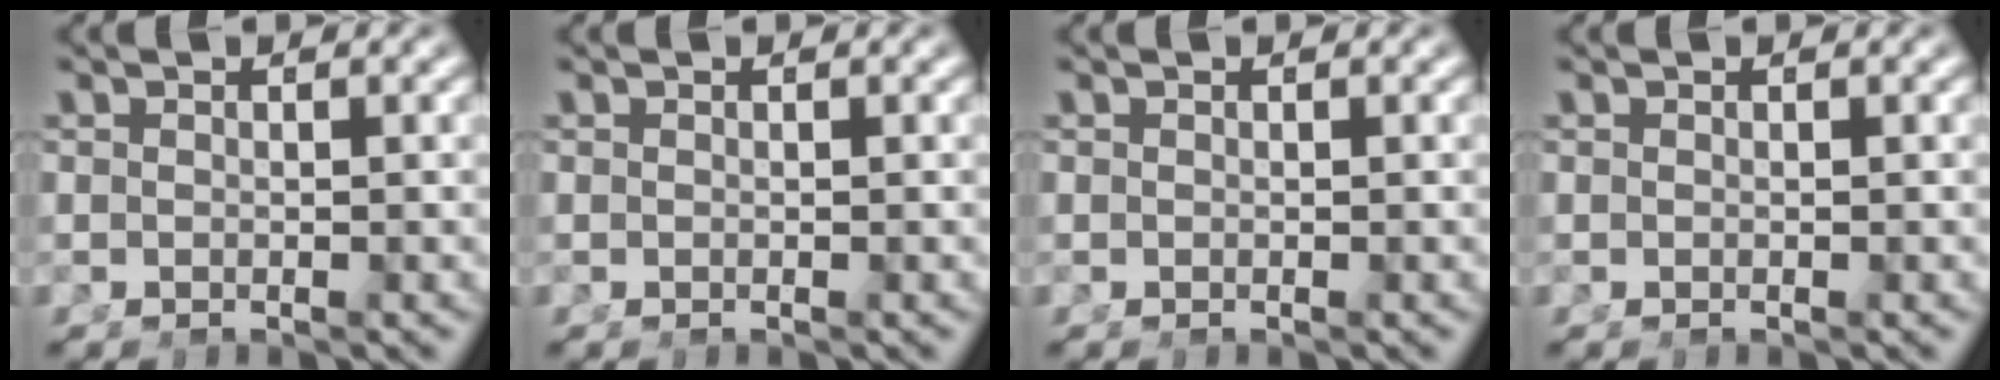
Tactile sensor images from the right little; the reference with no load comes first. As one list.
[{"total": 0.0}, {"total": 0.0}, {"total": 0.0}]